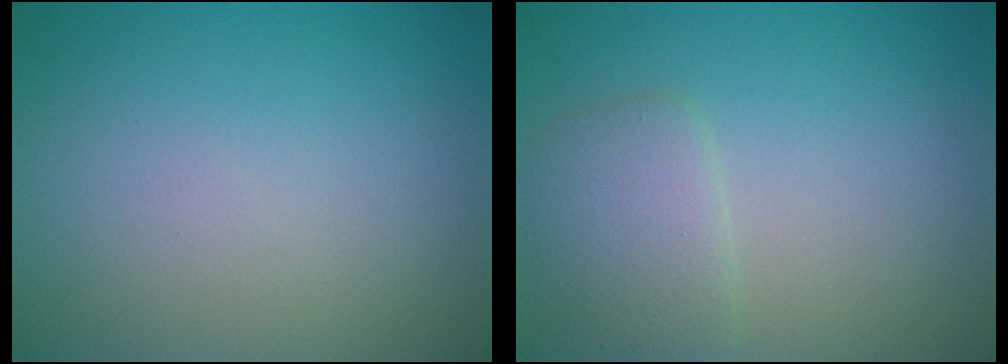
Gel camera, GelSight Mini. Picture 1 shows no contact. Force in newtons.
{"total": 2.7, "press": 2.7, "slide": 0.1}